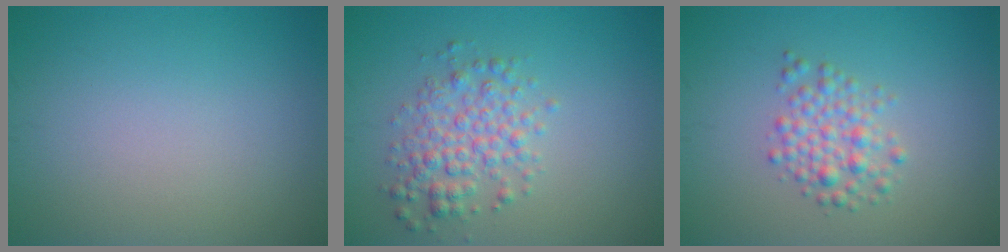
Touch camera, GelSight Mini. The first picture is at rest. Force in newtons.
{"total": 3.5, "press": 3.5, "slide": 0.1}
{"total": 2.8, "press": 2.8, "slide": 0.1}